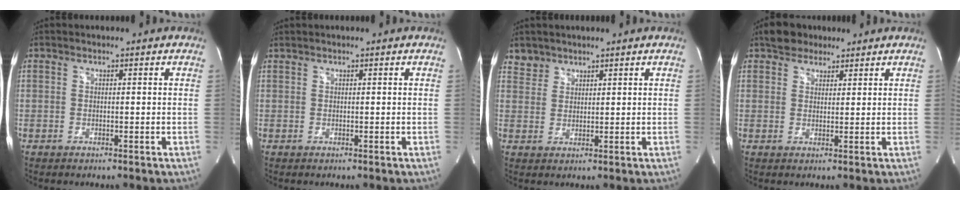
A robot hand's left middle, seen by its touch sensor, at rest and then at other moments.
{"total": 0.0}
{"total": 2.6, "force": [2.2, 1.4, -0.4], "torque": [0.012, 0.008, 0.040]}
{"total": 4.0, "force": [3.0, 2.4, 0.9], "torque": [-0.020, 0.016, 0.052]}